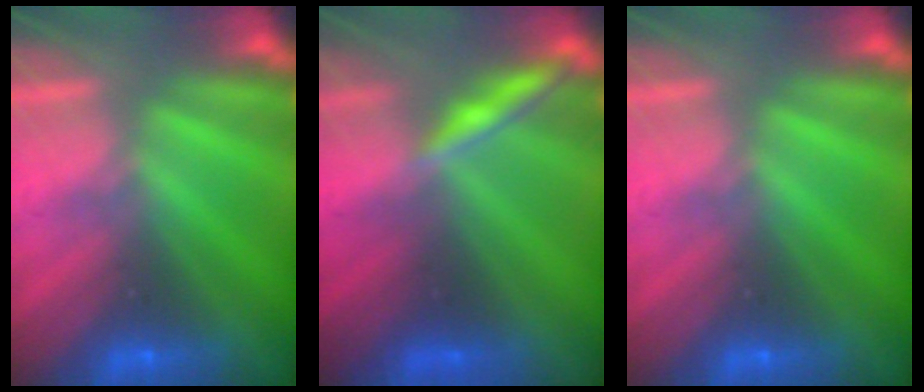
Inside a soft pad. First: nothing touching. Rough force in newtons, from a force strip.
{"total": 2.0}
{"total": 0.0}